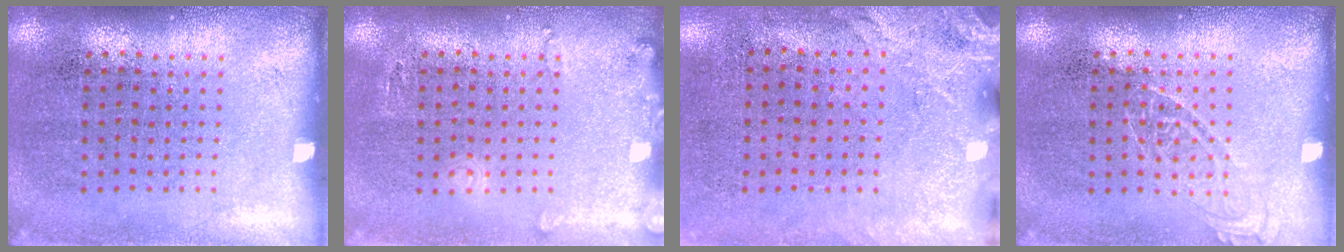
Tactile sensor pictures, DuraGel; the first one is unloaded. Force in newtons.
{"total": 1.3, "press": 1.3, "slide": 0.2}
{"total": 2.6, "press": 2.1, "slide": 1.6}
{"total": 1.5, "press": 1.4, "slide": 0.2}